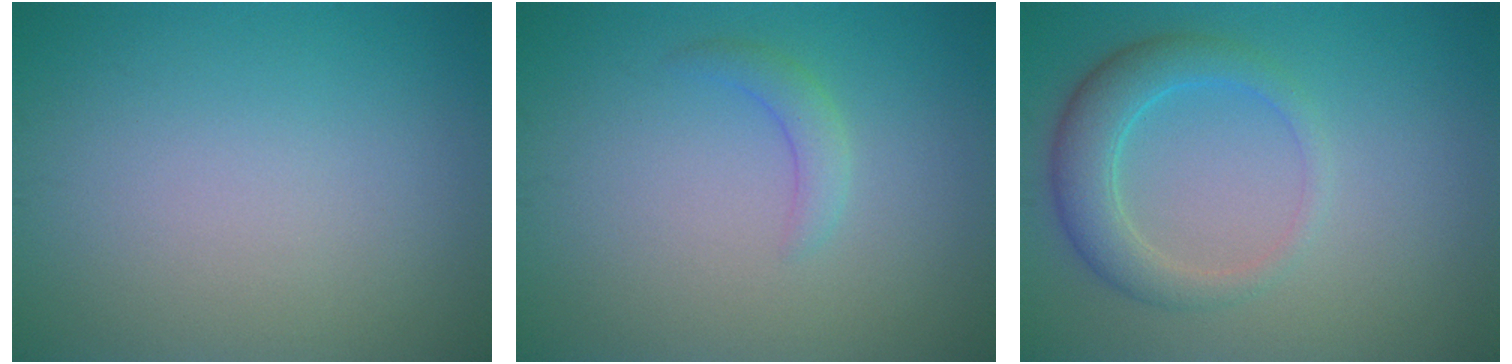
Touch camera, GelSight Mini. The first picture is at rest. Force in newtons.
{"total": 1.6, "press": 1.6, "slide": 0.1}
{"total": 3.9, "press": 3.9, "slide": 0.2}